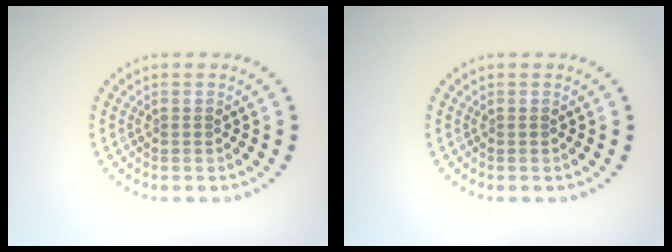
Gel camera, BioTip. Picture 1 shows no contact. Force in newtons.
{"total": 0.0}